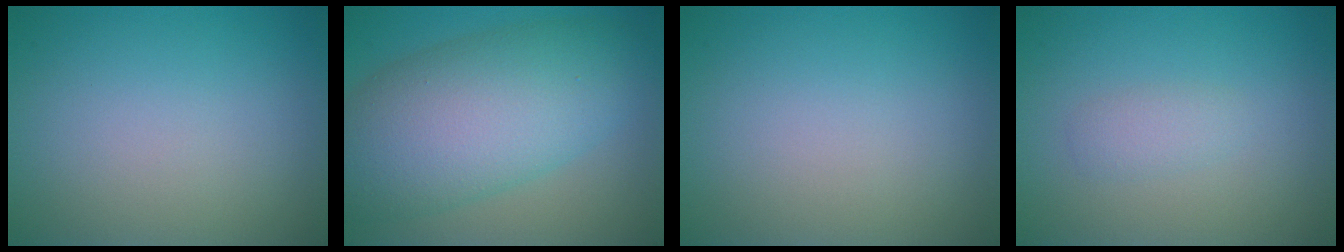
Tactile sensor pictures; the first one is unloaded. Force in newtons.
{"total": 10.4, "press": 10.4, "slide": 0.3}
{"total": 0.0}
{"total": 1.2, "press": 1.2, "slide": 0.1}